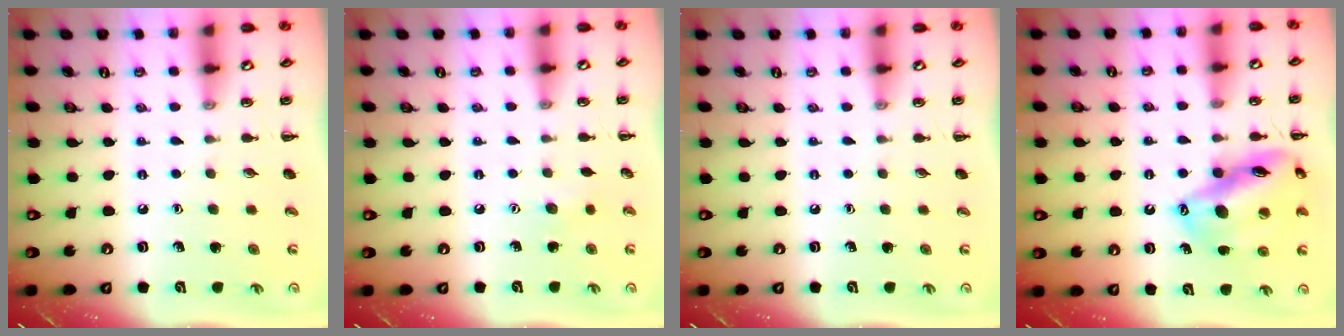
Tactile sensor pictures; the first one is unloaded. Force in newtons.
{"total": 3.0, "press": 2.9, "slide": 0.6}
{"total": 0.0}
{"total": 16.9, "press": 16.5, "slide": 4.0}